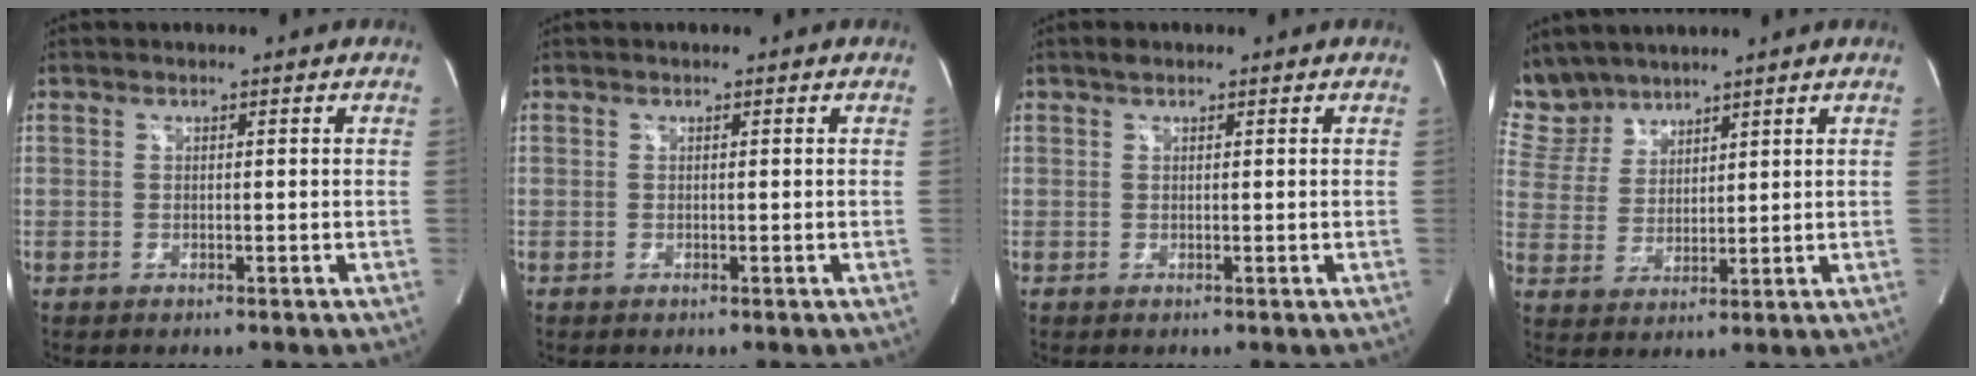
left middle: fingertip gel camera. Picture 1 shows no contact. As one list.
[{"total": 0.0}, {"total": 1.1, "force": [0.8, 0.4, 0.6], "torque": [-0.016, 0.009, 0.014]}, {"total": 7.0, "force": [6.6, 2.4, 0.1], "torque": [-0.013, 0.011, 0.149]}]